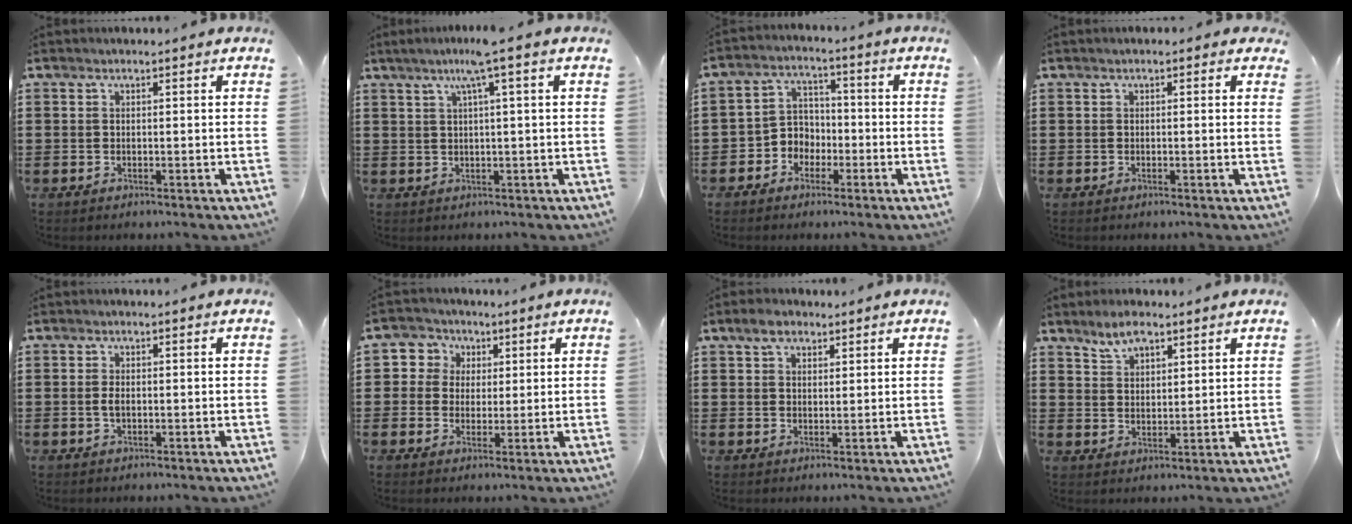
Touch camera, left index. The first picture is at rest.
{"total": 4.7, "force": [2.2, -0.7, 4.2], "torque": [-0.083, 0.001, 0.033]}
{"total": 4.5, "force": [-2.4, 3.7, 0.7], "torque": [-0.036, 0.005, -0.055]}
{"total": 0.8, "force": [0.2, 0.6, 0.5], "torque": [-0.012, 0.007, 0.003]}
{"total": 1.7, "force": [-0.2, 0.8, 1.5], "torque": [-0.038, -0.002, -0.006]}
{"total": 4.3, "force": [1.3, 4.1, -0.3], "torque": [-0.014, 0.008, 0.017]}
{"total": 3.5, "force": [2.5, 1.8, 1.5], "torque": [-0.029, 0.005, 0.045]}
{"total": 4.3, "force": [3.4, 1.8, 2.0], "torque": [-0.048, 0.003, 0.062]}